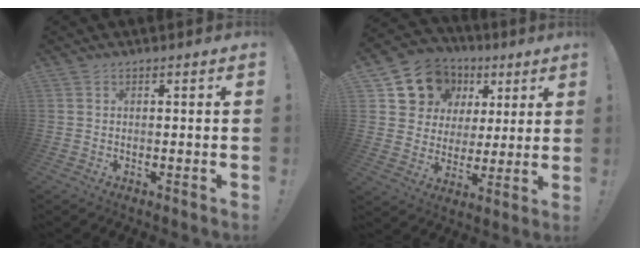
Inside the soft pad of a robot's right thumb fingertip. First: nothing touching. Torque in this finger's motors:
{"motor_torque": [1.42, 1.49, 0.54, 0.41, 0.04]}